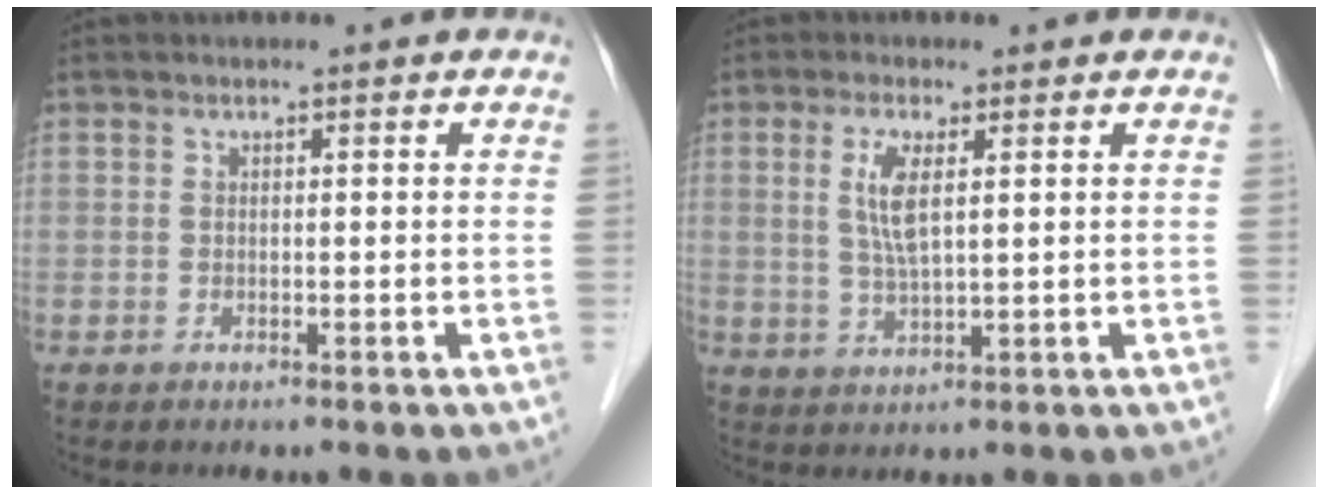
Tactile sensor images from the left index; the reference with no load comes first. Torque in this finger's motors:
{"motor_torque": [1.27, -0.24, 0.48, 0.11]}